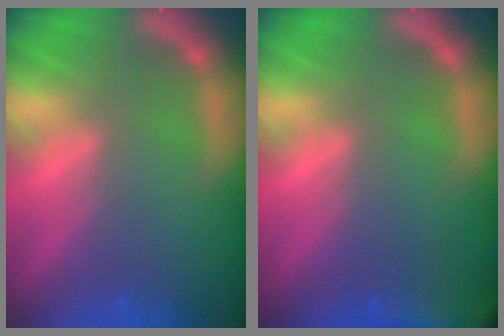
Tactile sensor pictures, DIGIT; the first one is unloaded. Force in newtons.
{"total": 9.5}